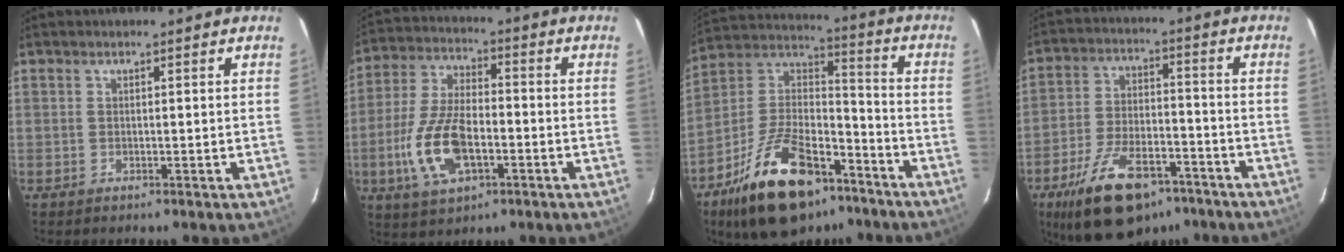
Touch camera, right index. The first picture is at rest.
{"total": 13.9, "force": [-4.3, 6.7, 11.4], "torque": [-0.248, -0.001, -0.077]}
{"total": 22.8, "force": [-13.9, 11.1, 14.1], "torque": [-0.278, 0.013, -0.228]}
{"total": 17.8, "force": [-11.8, 8.2, 10.5], "torque": [-0.208, -0.012, -0.190]}